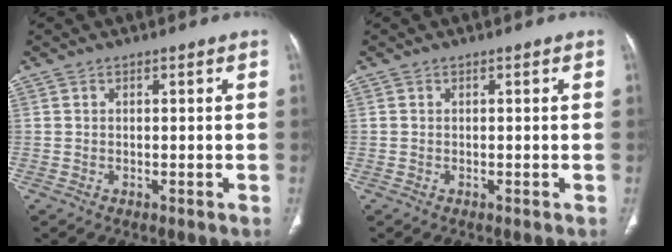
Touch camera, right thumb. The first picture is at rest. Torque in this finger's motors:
{"motor_torque": [-0.35, -0.06, 0.29, 0.07, 0.04]}